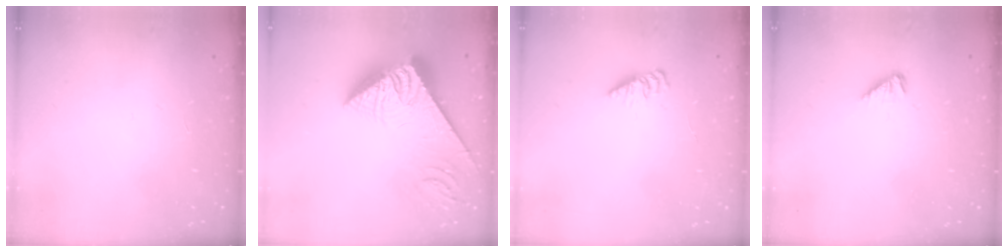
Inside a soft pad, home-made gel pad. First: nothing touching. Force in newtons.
{"total": 9.7, "press": 9.7, "slide": 1.2}
{"total": 2.4, "press": 2.4, "slide": 0.3}
{"total": 3.4, "press": 3.3, "slide": 0.5}